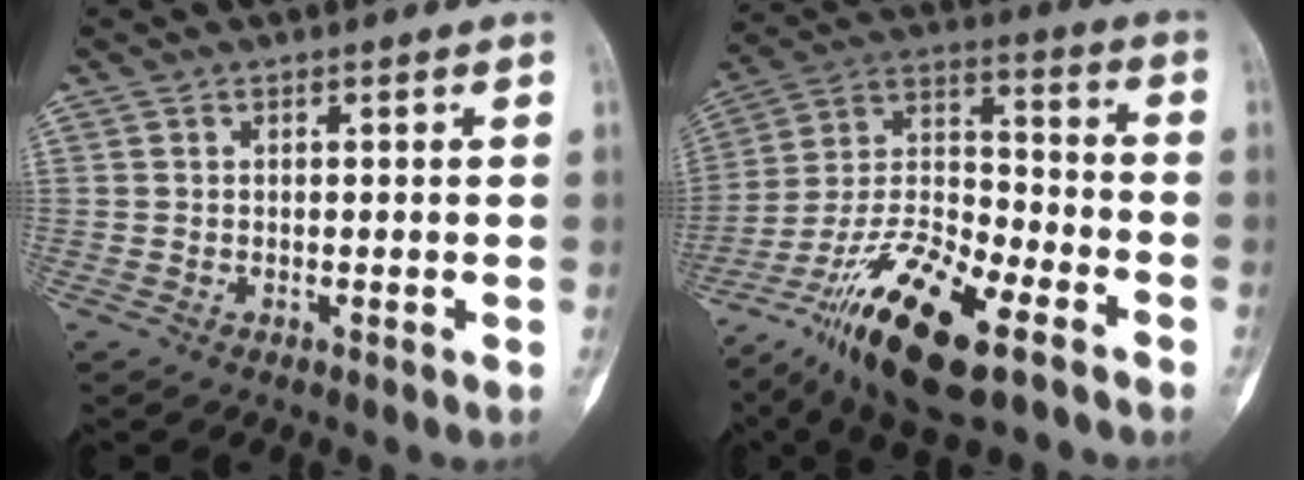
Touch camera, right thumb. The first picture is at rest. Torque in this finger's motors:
{"motor_torque": [0.73, 0.12, 1.47, -1.30, 0.48]}